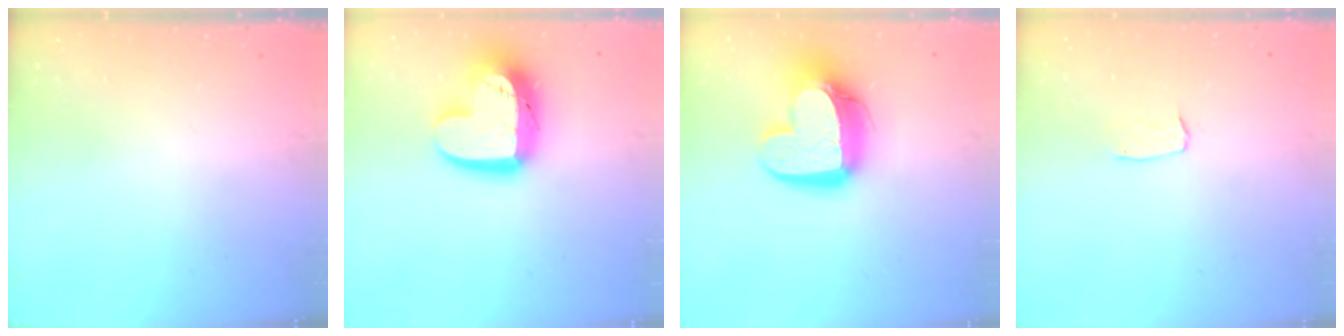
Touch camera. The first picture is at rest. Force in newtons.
{"total": 17.0, "press": 17.0, "slide": 1.3}
{"total": 15.3, "press": 15.3, "slide": 1.4}
{"total": 3.0, "press": 3.0, "slide": 0.2}